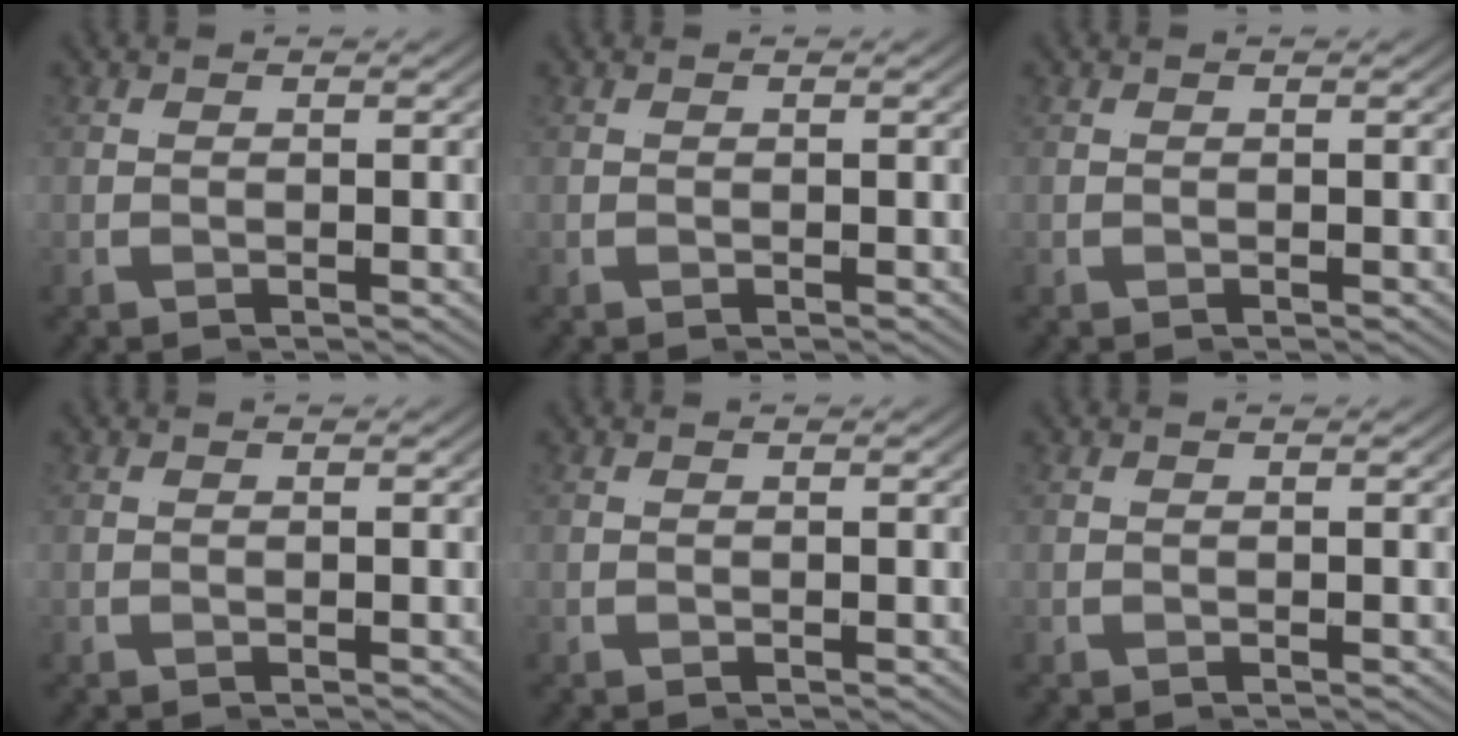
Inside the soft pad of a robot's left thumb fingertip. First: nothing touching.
{"total": 0.0}
{"total": 0.0}
{"total": 0.0}
{"total": 0.0}
{"total": 0.0}